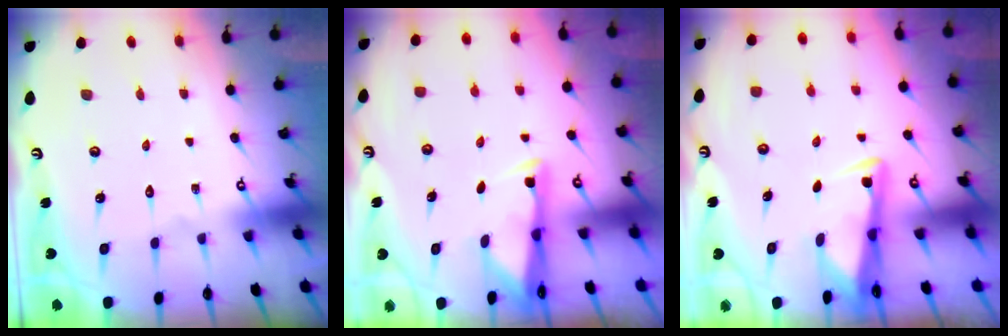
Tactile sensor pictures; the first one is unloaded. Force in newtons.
{"total": 2.9, "press": 2.9, "slide": 0.4}
{"total": 3.4, "press": 3.4, "slide": 0.4}